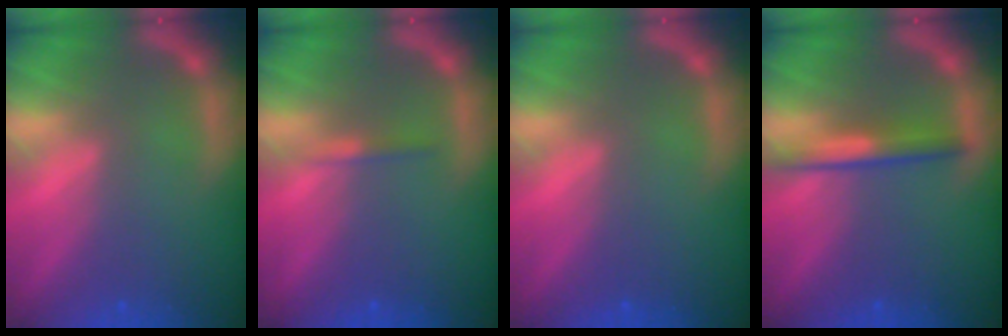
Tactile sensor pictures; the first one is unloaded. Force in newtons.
{"total": 0.9}
{"total": 0.0}
{"total": 3.0}